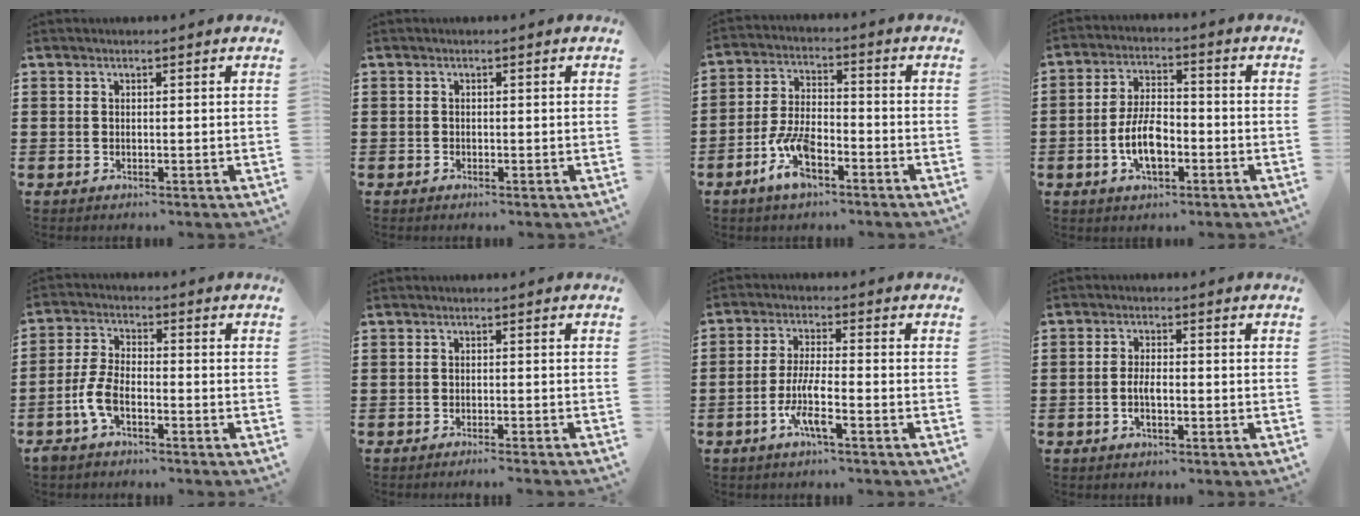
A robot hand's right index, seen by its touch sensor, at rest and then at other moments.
{"total": 0.0}
{"total": 7.8, "force": [-4.1, 3.2, 5.8], "torque": [-0.143, -0.005, -0.080]}
{"total": 7.6, "force": [-2.4, 3.5, 6.3], "torque": [-0.141, 0.000, -0.049]}
{"total": 5.7, "force": [-2.9, 2.2, 4.4], "torque": [-0.119, -0.008, -0.063]}
{"total": 1.3, "force": [-1.2, -0.5, 0.3], "torque": [-0.006, -0.001, -0.022]}
{"total": 6.0, "force": [-2.9, 0.8, 5.2], "torque": [-0.119, -0.012, -0.061]}
{"total": 3.0, "force": [-0.9, 1.1, 2.6], "torque": [-0.055, 0.001, -0.018]}